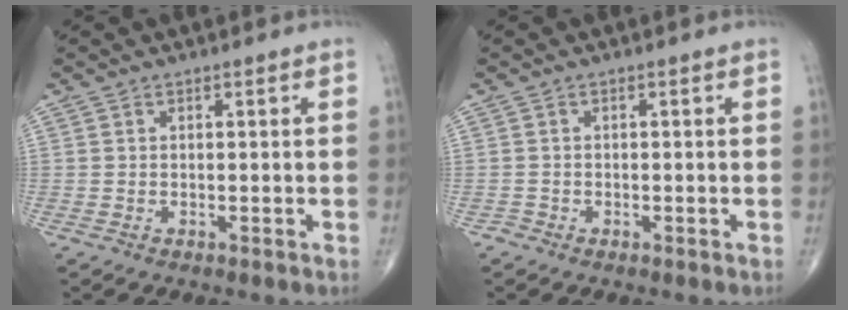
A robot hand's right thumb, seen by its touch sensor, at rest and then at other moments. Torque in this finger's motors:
{"motor_torque": [-0.08, 0.11, 0.06, 0.12, -0.02]}